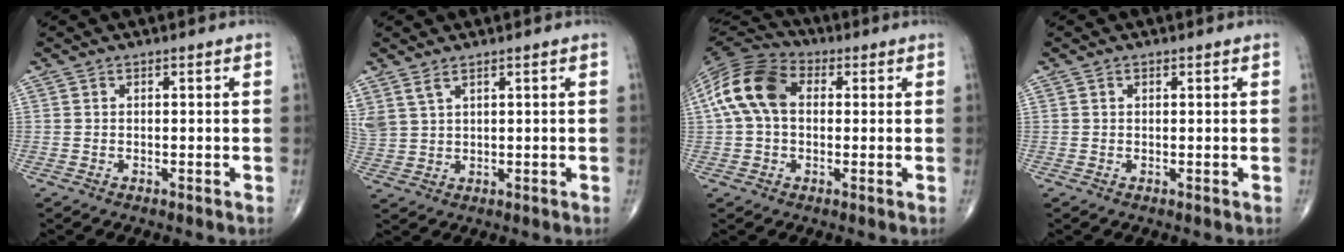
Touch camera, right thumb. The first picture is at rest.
{"total": 4.5, "force": [3.0, 2.0, 2.6], "torque": [-0.058, -0.006, 0.073]}
{"total": 13.1, "force": [1.8, 8.9, 9.4], "torque": [-0.185, 0.033, 0.022]}
{"total": 0.6, "force": [0.3, 0.4, 0.3], "torque": [-0.004, -0.001, 0.005]}